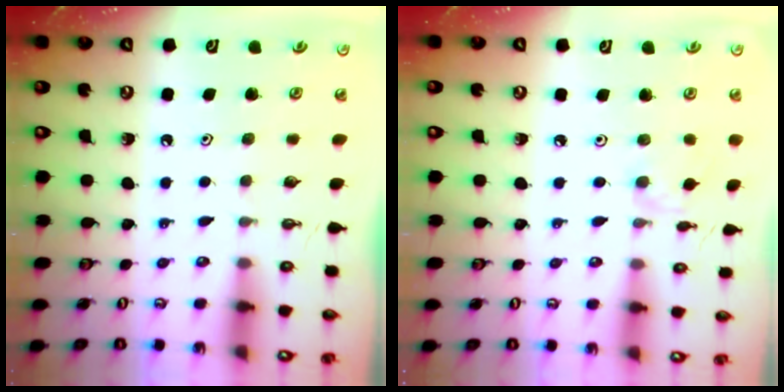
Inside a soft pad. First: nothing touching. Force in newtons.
{"total": 2.0, "press": 1.9, "slide": 0.5}